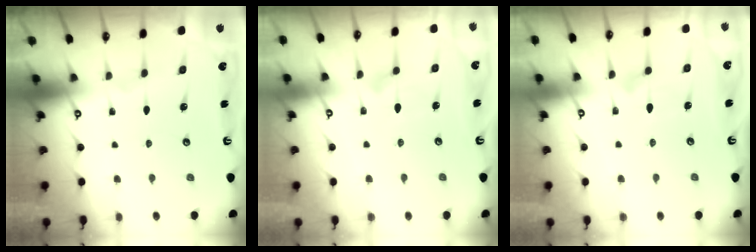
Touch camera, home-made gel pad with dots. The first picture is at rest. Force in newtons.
{"total": 9.0, "press": 9.0, "slide": 0.5}
{"total": 9.0, "press": 9.0, "slide": 0.5}